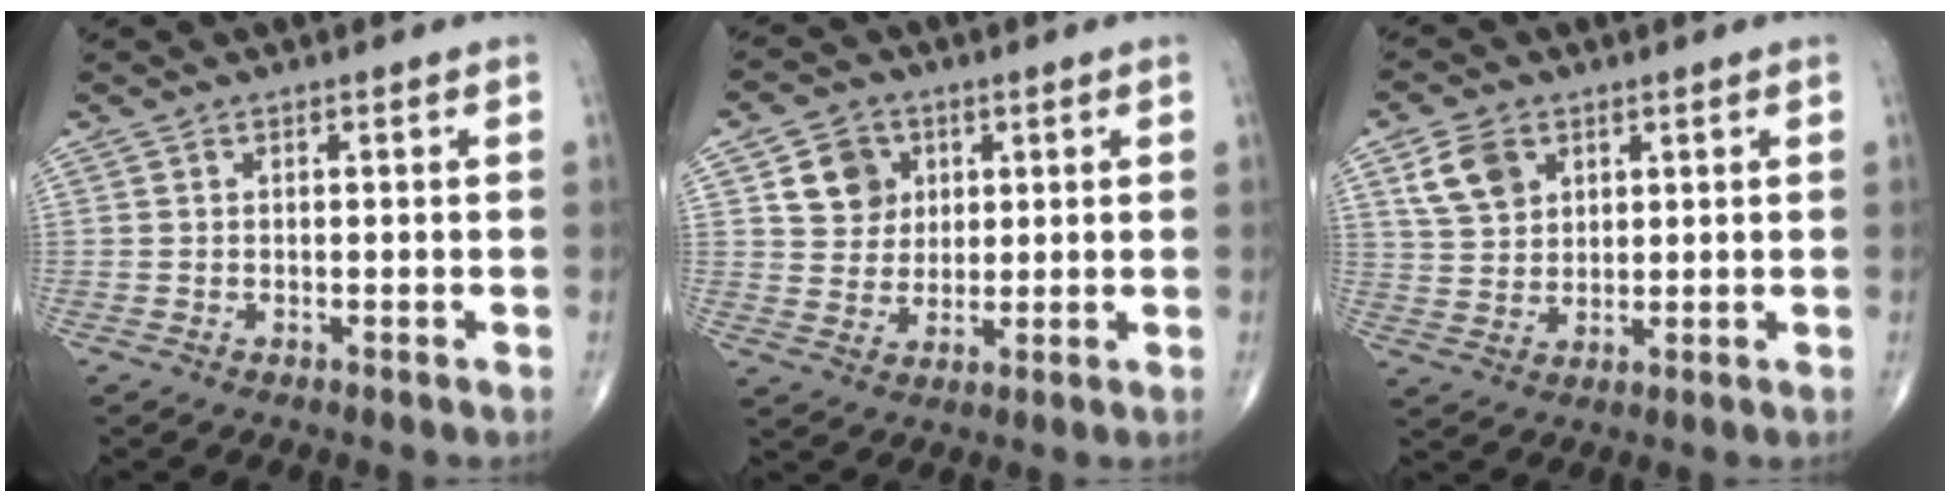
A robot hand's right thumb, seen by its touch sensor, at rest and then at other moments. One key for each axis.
{"total": 7.7, "fx": 2.7, "fy": 6.7, "fz": 2.7, "tx": -0.014, "ty": -0.009, "tz": 0.049}
{"total": 7.4, "fx": 3.4, "fy": 5.3, "fz": 3.8, "tx": -0.055, "ty": -0.009, "tz": 0.068}